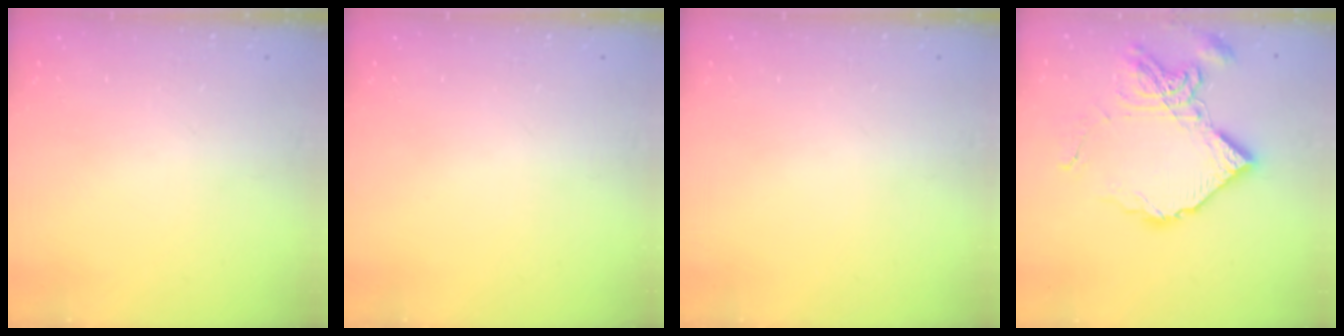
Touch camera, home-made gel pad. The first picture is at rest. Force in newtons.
{"total": 0.0}
{"total": 0.0}
{"total": 17.1, "press": 17.0, "slide": 1.8}